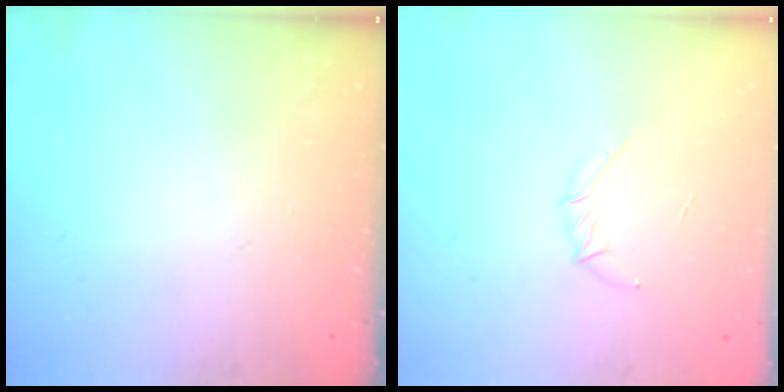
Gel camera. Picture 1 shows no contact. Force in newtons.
{"total": 4.1, "press": 3.9, "slide": 1.0}